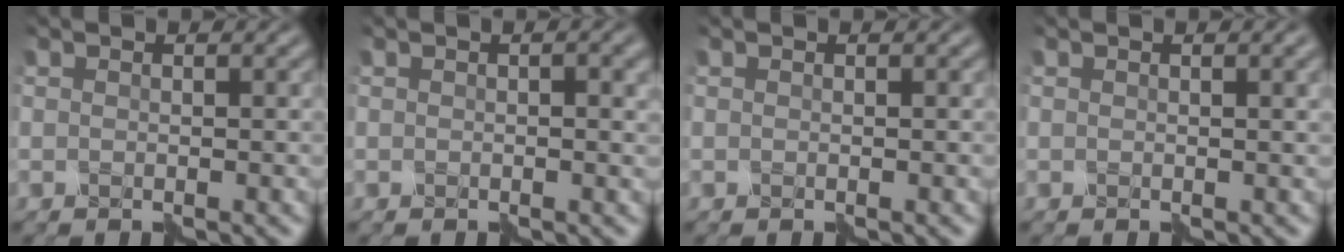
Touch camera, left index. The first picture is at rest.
{"total": 1.6, "force": [0.4, 0.4, 1.5], "torque": [-0.022, 0.002, 0.003]}
{"total": 0.0}
{"total": 1.4, "force": [0.5, 0.3, 1.2], "torque": [-0.016, 0.004, 0.003]}